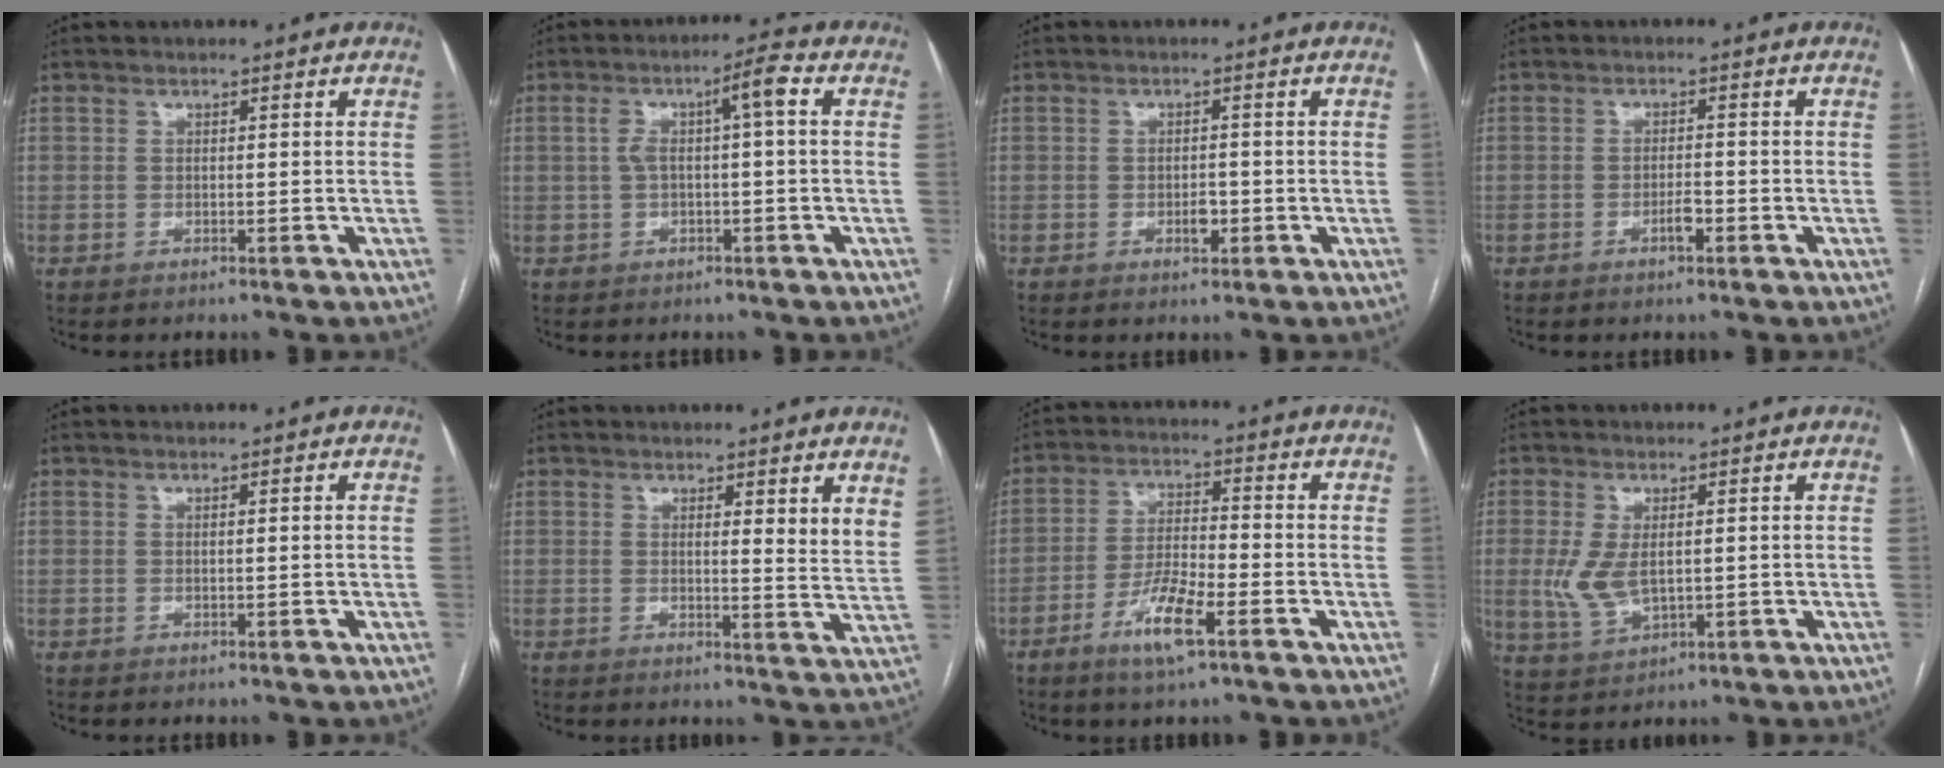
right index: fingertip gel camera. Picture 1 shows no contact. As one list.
[{"total": 5.9, "force": [0.9, 0.8, 5.8], "torque": [-0.106, 0.028, 0.017]}, {"total": 2.2, "force": [-0.7, 1.1, 1.7], "torque": [-0.029, 0.001, -0.008]}, {"total": 2.1, "force": [-1.1, 0.5, 1.7], "torque": [-0.030, 0.001, -0.019]}, {"total": 0.0}, {"total": 4.3, "force": [3.1, 0.2, 3.0], "torque": [-0.041, -0.025, 0.028]}, {"total": 7.8, "force": [-4.4, 1.1, 6.4], "torque": [-0.127, -0.006, -0.081]}, {"total": 6.0, "force": [0.3, 2.9, 5.2], "torque": [-0.120, -0.003, 0.015]}]